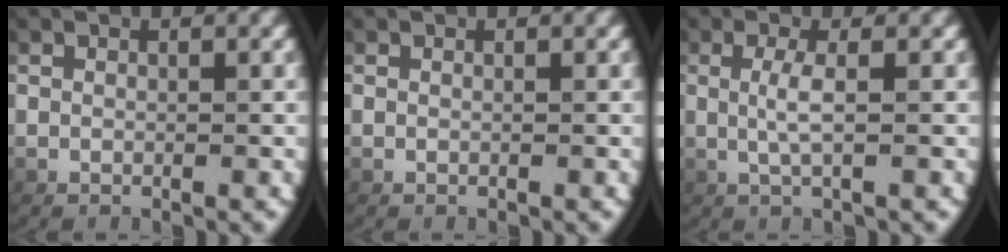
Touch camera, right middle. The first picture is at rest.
{"total": 0.0}
{"total": 2.0, "force": [0.2, -0.3, 2.0], "torque": [-0.050, -0.005, 0.012]}